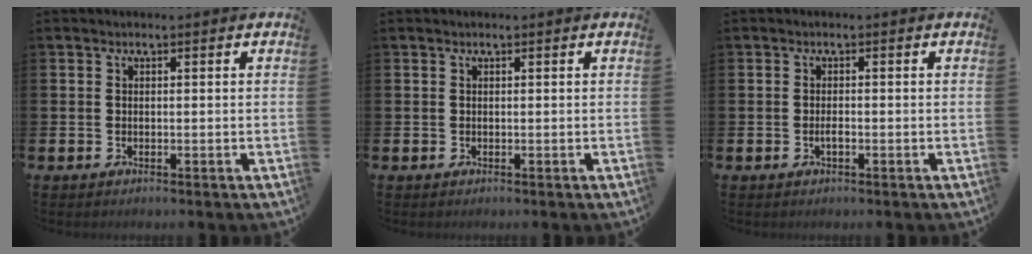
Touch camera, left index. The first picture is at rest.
{"total": 0.0}
{"total": 1.0, "force": [-0.3, 0.3, 0.9], "torque": [-0.021, 0.000, -0.005]}